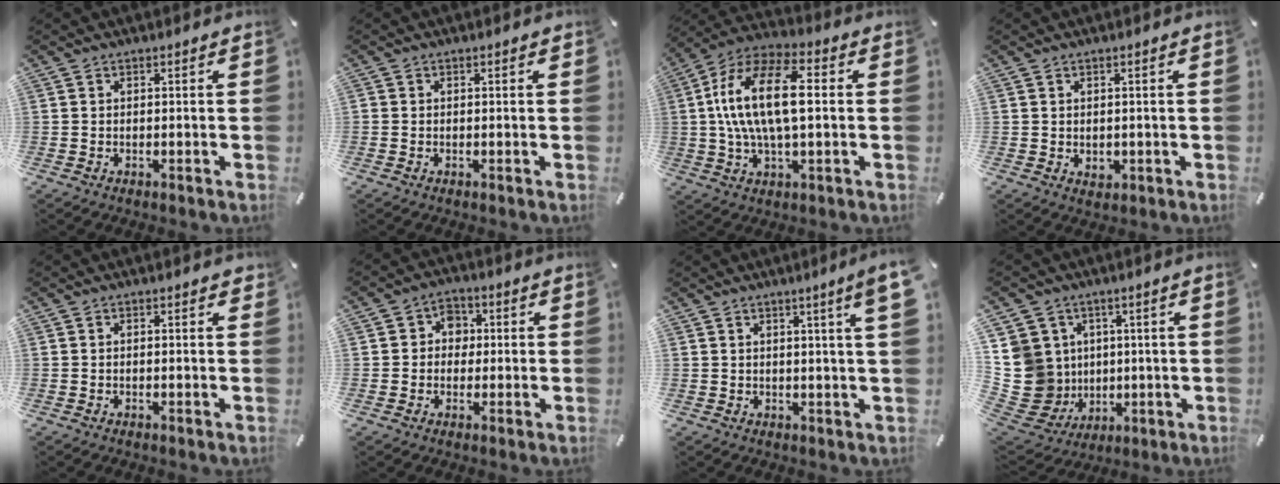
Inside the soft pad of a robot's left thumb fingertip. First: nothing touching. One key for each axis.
{"total": 0.6, "fx": -0.2, "fy": 0.5, "fz": 0.2, "tx": -0.001, "ty": 0.004, "tz": -0.005}
{"total": 16.7, "fx": 1.4, "fy": 7.8, "fz": 14.7, "tx": -0.309, "ty": 0.004, "tz": 0.019}
{"total": 1.5, "fx": 0.4, "fy": 1.4, "fz": 0.1, "tx": 0.004, "ty": 0.000, "tz": 0.004}
{"total": 0.7, "fx": 0.2, "fy": 0.3, "fz": 0.6, "tx": -0.003, "ty": 0.000, "tz": 0.002}
{"total": 5.3, "fx": 0.0, "fy": 5.1, "fz": 1.5, "tx": -0.017, "ty": 0.013, "tz": -0.006}
{"total": 4.9, "fx": 2.5, "fy": -0.1, "fz": 4.3, "tx": -0.068, "ty": -0.004, "tz": 0.037}
{"total": 14.0, "fx": 1.0, "fy": 13.3, "fz": 4.2, "tx": -0.121, "ty": -0.018, "tz": 0.026}